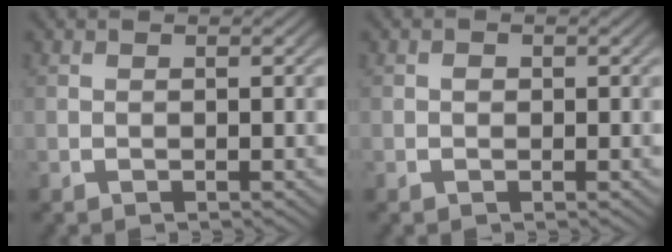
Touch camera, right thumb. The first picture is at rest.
{"total": 0.6, "force": [0.1, 0.5, 0.3], "torque": [-0.006, -0.005, 0.003]}